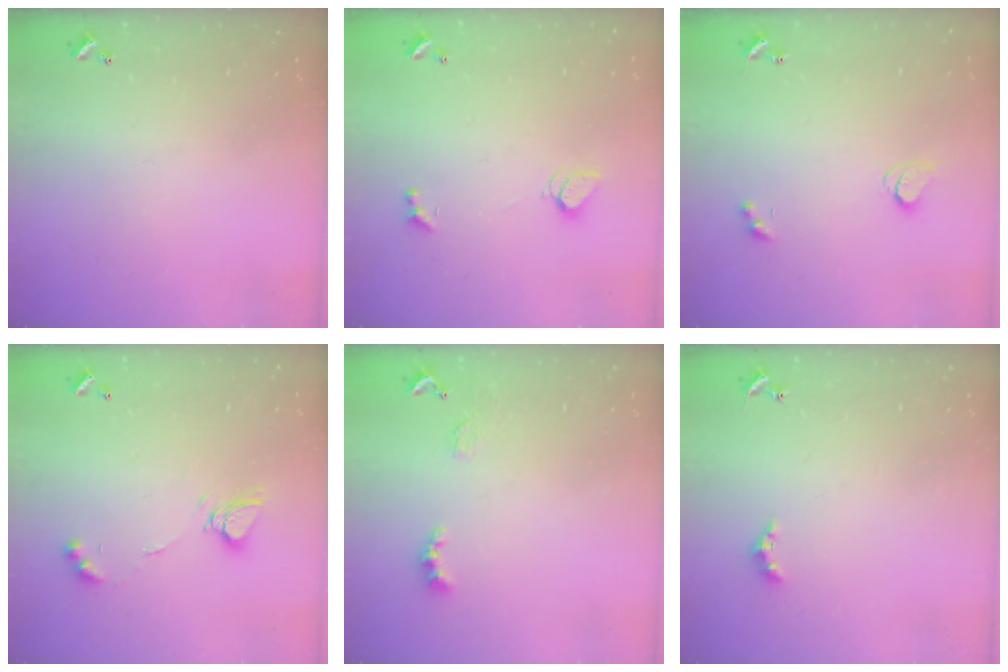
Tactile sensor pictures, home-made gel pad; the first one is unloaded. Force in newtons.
{"total": 1.8, "press": 1.8, "slide": 0.5}
{"total": 2.8, "press": 2.8, "slide": 0.6}
{"total": 8.2, "press": 8.2, "slide": 0.4}
{"total": 1.6, "press": 1.5, "slide": 0.5}
{"total": 2.8, "press": 2.7, "slide": 0.6}